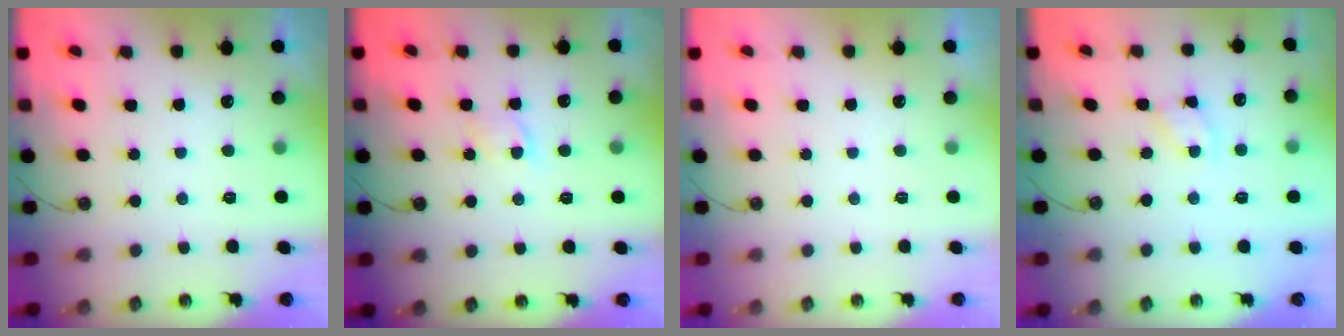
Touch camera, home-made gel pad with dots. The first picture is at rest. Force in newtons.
{"total": 3.5, "press": 3.5, "slide": 0.5}
{"total": 0.0}
{"total": 3.7, "press": 3.7, "slide": 0.5}